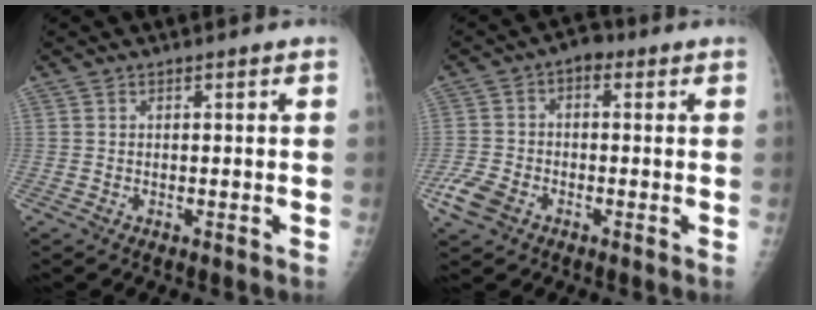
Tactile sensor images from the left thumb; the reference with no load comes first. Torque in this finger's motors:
{"motor_torque": [-0.13, 1.64, 0.52, 0.10, 0.07]}